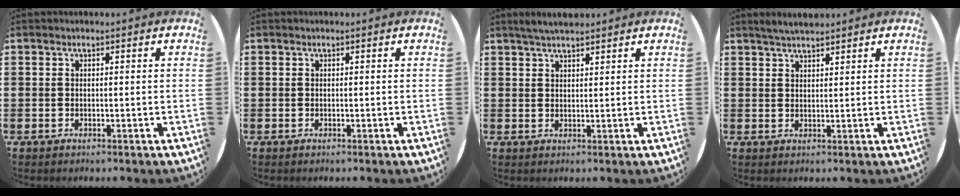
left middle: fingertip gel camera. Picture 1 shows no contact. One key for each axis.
{"total": 0.0}
{"total": 2.9, "fx": 2.7, "fy": 0.4, "fz": 1.1, "tx": -0.027, "ty": 0.002, "tz": 0.049}
{"total": 2.7, "fx": 2.6, "fy": 0.4, "fz": 0.8, "tx": -0.020, "ty": 0.000, "tz": 0.048}